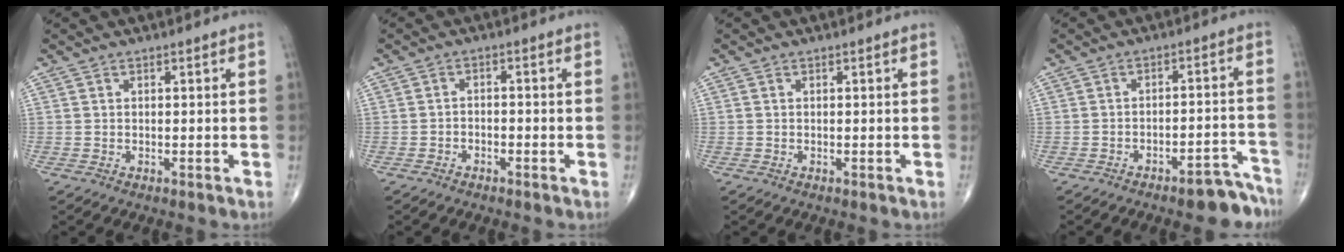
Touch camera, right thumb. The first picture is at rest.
{"total": 1.6, "force": [-1.1, 0.9, 0.6], "torque": [-0.007, 0.012, -0.021]}
{"total": 0.0}
{"total": 7.5, "force": [-5.9, 2.6, 3.8], "torque": [-0.029, 0.060, -0.078]}